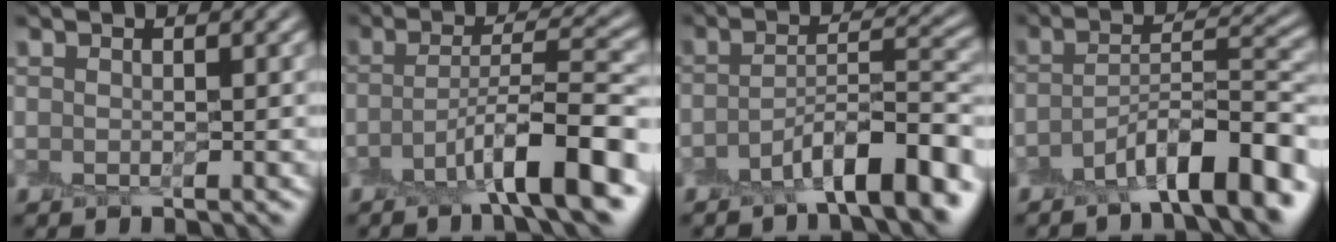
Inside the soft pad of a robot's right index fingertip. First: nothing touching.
{"total": 7.9, "force": [-3.7, 1.6, 6.8], "torque": [-0.105, 0.014, -0.068]}
{"total": 7.4, "force": [-4.3, 1.7, 5.8], "torque": [-0.084, 0.013, -0.072]}
{"total": 8.2, "force": [-4.9, 1.9, 6.3], "torque": [-0.092, 0.012, -0.084]}